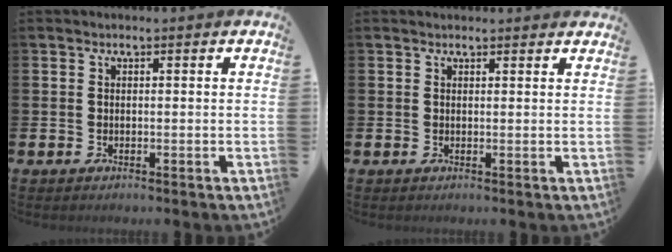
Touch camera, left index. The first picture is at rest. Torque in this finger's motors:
{"motor_torque": [0.84, -1.30, 0.11, 0.01]}